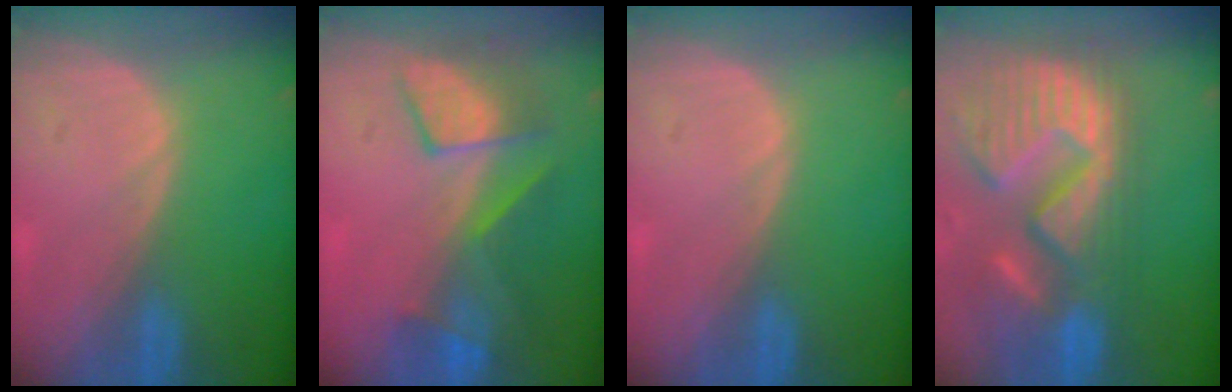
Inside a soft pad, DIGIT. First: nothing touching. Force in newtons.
{"total": 8.0, "press": 7.5, "slide": 2.7}
{"total": 0.0}
{"total": 14.9, "press": 12.4, "slide": 8.2}